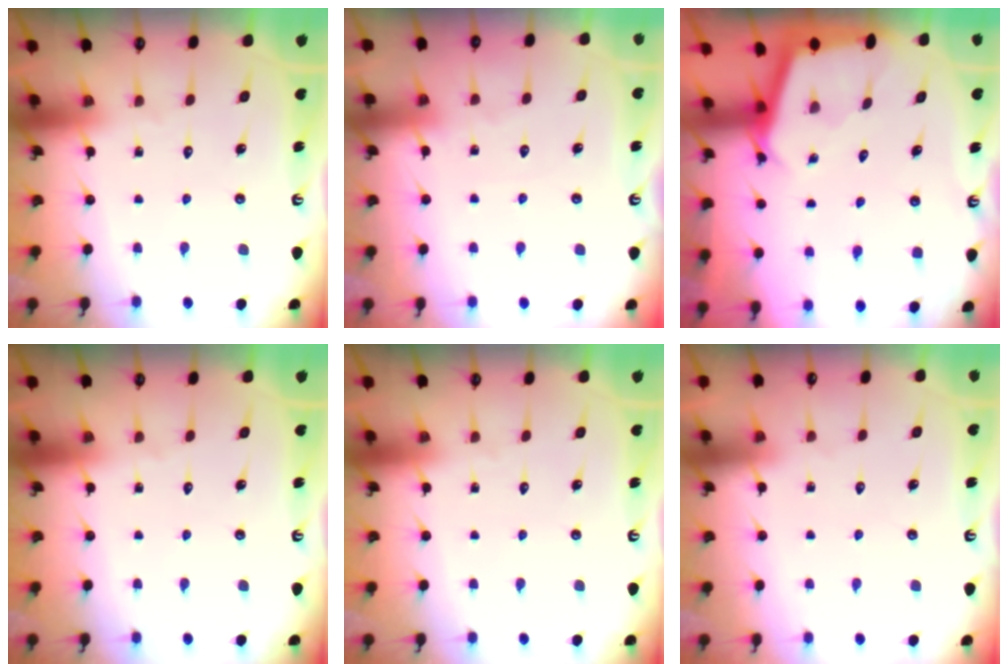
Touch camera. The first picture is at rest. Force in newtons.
{"total": 4.6, "press": 4.6, "slide": 0.6}
{"total": 2.2, "press": 2.2, "slide": 0.2}
{"total": 0.0}
{"total": 0.0}
{"total": 1.6, "press": 1.5, "slide": 0.3}